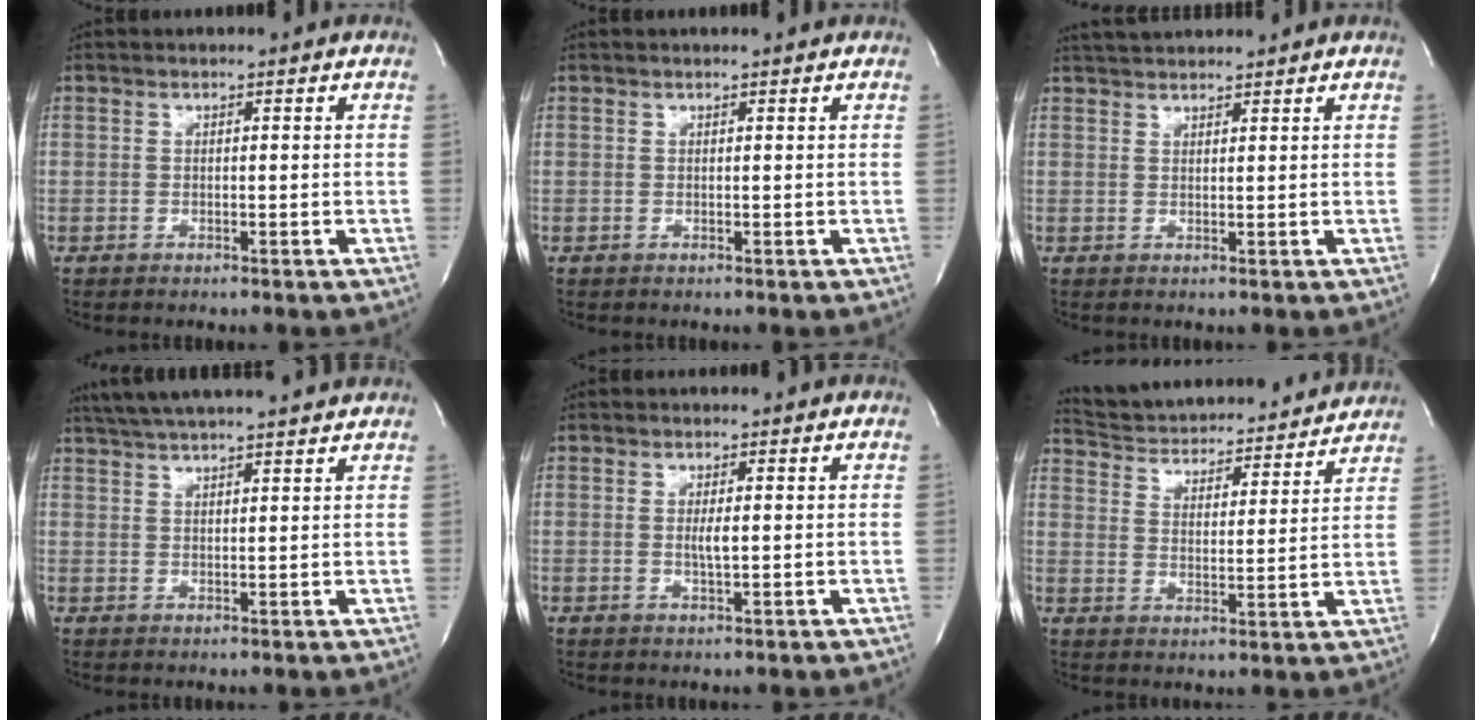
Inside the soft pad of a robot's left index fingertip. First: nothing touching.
{"total": 1.2, "force": [1.1, -0.2, 0.4], "torque": [-0.011, 0.004, 0.015]}
{"total": 4.9, "force": [4.7, 0.5, 1.4], "torque": [-0.027, 0.034, 0.081]}
{"total": 13.3, "force": [11.9, 0.6, 5.9], "torque": [-0.108, 0.032, 0.174]}
{"total": 1.8, "force": [0.1, 0.1, 1.8], "torque": [-0.038, -0.003, 0.003]}
{"total": 19.0, "force": [18.2, 3.4, 4.5], "torque": [-0.076, 0.007, 0.257]}